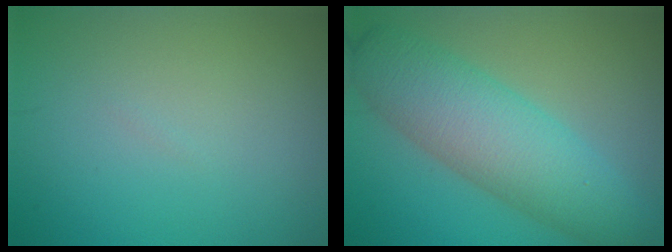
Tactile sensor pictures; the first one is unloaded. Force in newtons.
{"total": 8.1, "press": 8.1, "slide": 0.0}